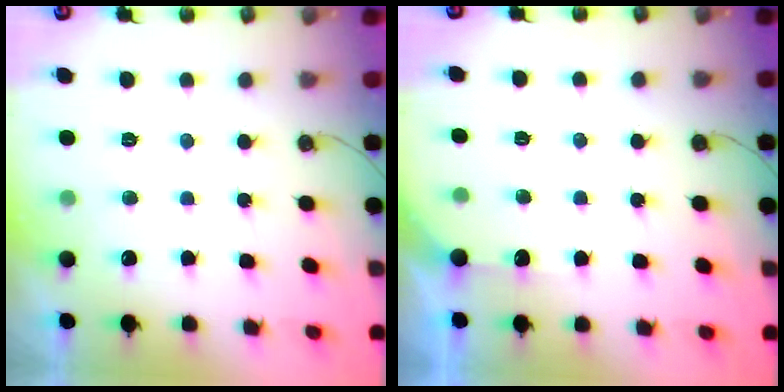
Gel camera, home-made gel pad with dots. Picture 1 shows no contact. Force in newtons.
{"total": 2.7, "press": 2.7, "slide": 0.2}